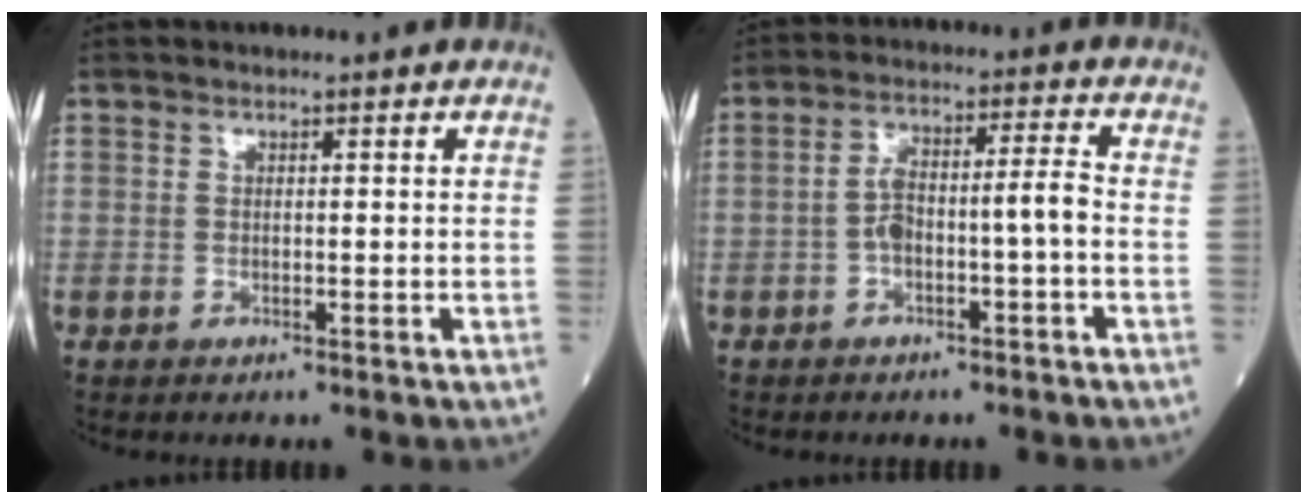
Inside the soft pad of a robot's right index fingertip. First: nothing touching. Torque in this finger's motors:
{"motor_torque": [0.97, -0.13, 0.52, 0.12]}